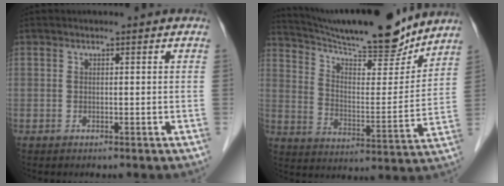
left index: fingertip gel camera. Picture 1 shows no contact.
{"total": 20.5, "force": [18.5, 2.4, 8.4], "torque": [-0.144, -0.013, 0.281]}